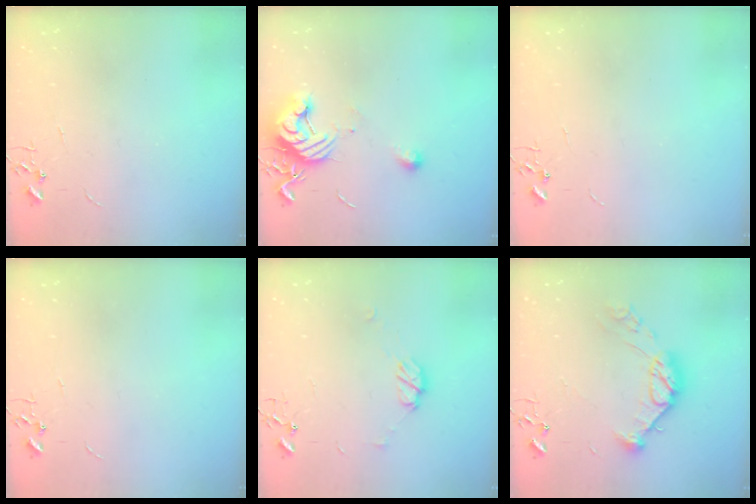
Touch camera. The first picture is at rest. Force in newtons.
{"total": 11.5, "press": 11.5, "slide": 0.6}
{"total": 0.0}
{"total": 0.0}
{"total": 7.1, "press": 7.1, "slide": 0.6}
{"total": 13.0, "press": 12.9, "slide": 0.8}